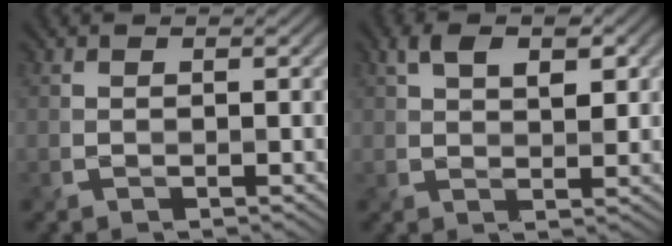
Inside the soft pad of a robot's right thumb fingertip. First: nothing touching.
{"total": 4.6, "force": [1.9, 2.5, 3.4], "torque": [-0.060, 0.000, 0.029]}